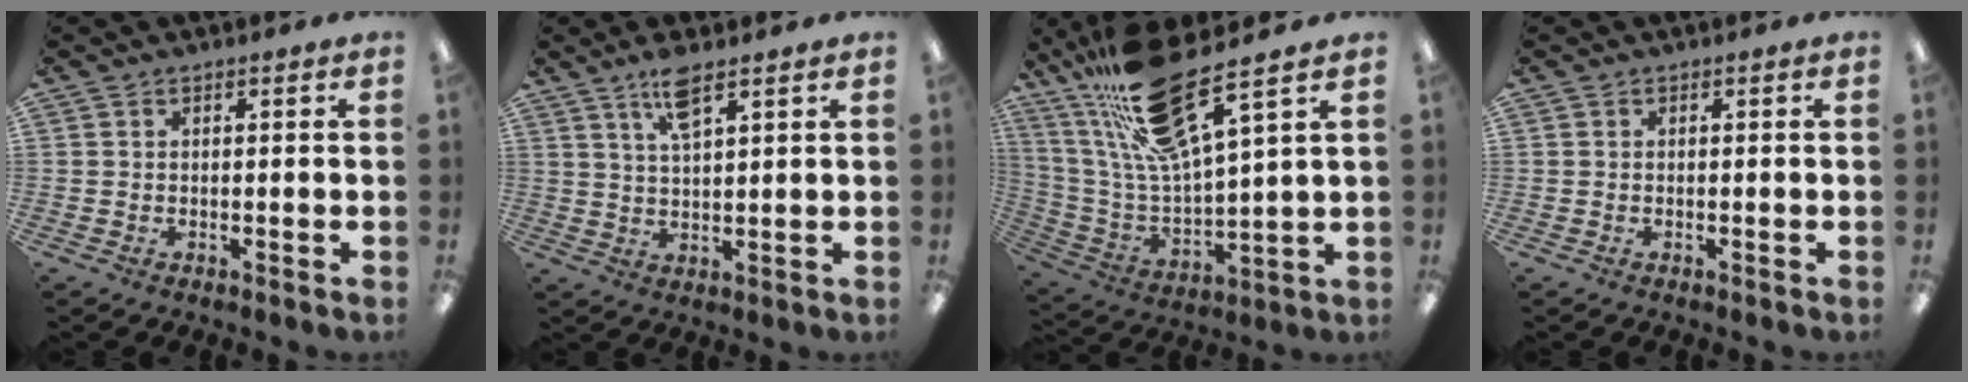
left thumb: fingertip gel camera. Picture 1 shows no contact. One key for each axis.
{"total": 6.7, "fx": 4.6, "fy": 1.8, "fz": 4.5, "tx": -0.083, "ty": -0.011, "tz": 0.077}
{"total": 22.8, "fx": 15.6, "fy": 5.7, "fz": 15.6, "tx": -0.298, "ty": -0.079, "tz": 0.262}
{"total": 0.0}